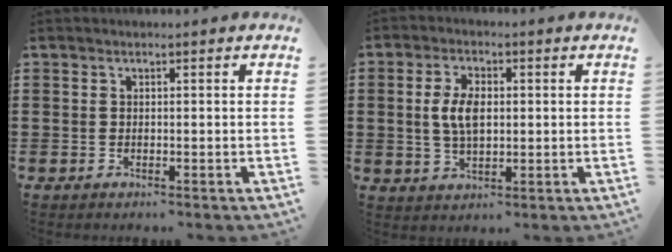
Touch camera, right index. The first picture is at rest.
{"total": 5.7, "force": [0.5, 3.0, 4.8], "torque": [-0.113, 0.007, 0.002]}